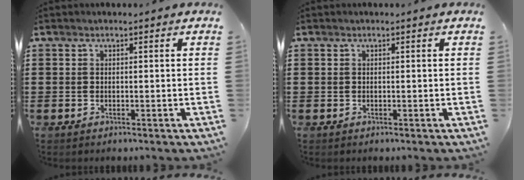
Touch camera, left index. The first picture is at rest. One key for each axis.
{"total": 0.0}